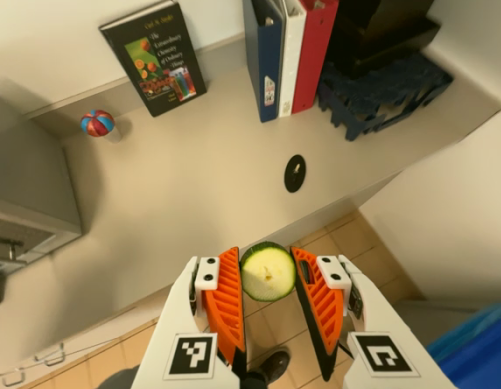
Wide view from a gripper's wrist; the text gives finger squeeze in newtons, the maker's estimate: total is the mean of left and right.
{"total": 6.0, "left": 5.7, "right": 6.2}